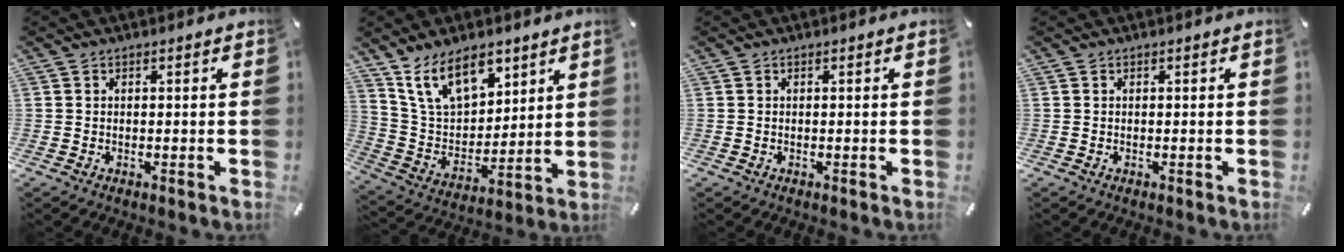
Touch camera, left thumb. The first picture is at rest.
{"total": 14.4, "force": [9.6, 8.2, 6.9], "torque": [-0.144, -0.043, 0.182]}
{"total": 0.0}
{"total": 0.0}